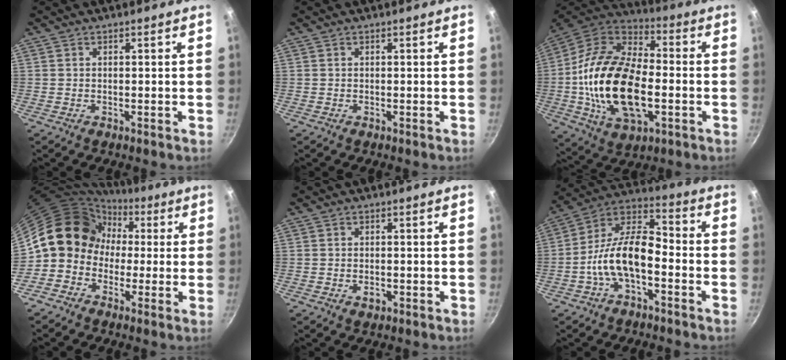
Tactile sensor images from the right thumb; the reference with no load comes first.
{"total": 0.0}
{"total": 25.2, "force": [-3.3, 14.4, 20.5], "torque": [-0.375, 0.026, -0.063]}
{"total": 12.5, "force": [0.4, 11.1, 5.8], "torque": [-0.057, 0.036, -0.017]}
{"total": 1.8, "force": [-0.6, 1.2, 1.2], "torque": [-0.018, 0.001, -0.010]}
{"total": 13.3, "force": [-4.2, 6.5, 10.8], "torque": [-0.183, 0.052, -0.092]}